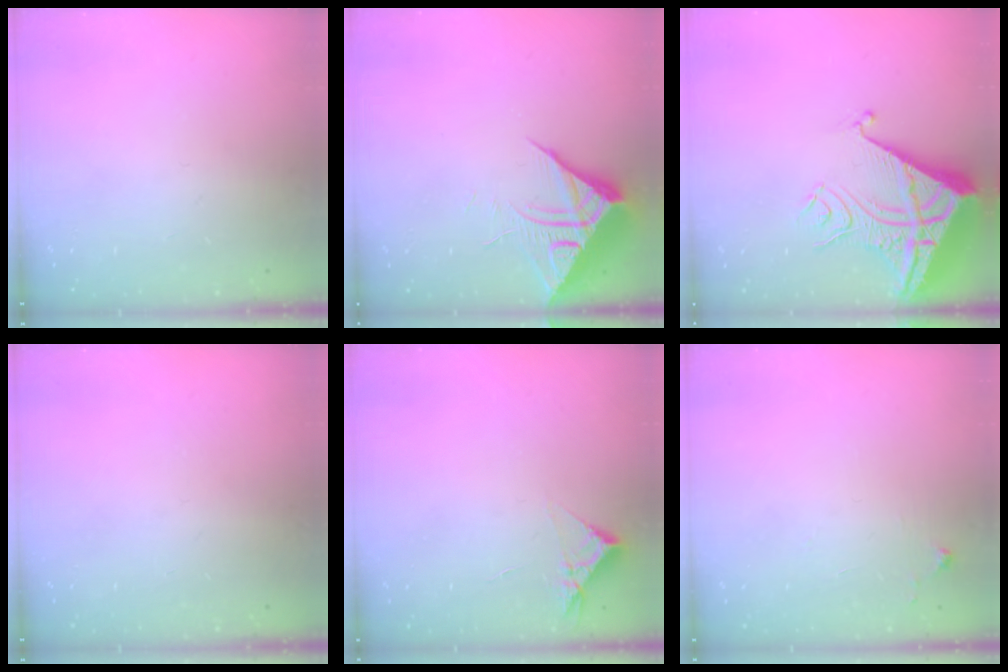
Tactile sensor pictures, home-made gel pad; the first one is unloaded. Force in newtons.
{"total": 10.0, "press": 10.0, "slide": 0.6}
{"total": 11.5, "press": 11.5, "slide": 1.2}
{"total": 0.0}
{"total": 3.4, "press": 3.4, "slide": 0.5}
{"total": 4.7, "press": 4.7, "slide": 0.6}